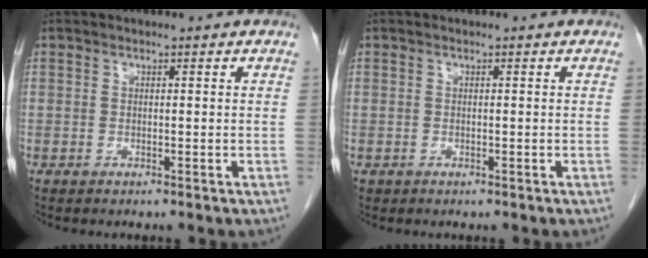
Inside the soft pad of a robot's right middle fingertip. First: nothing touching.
{"total": 0.0}